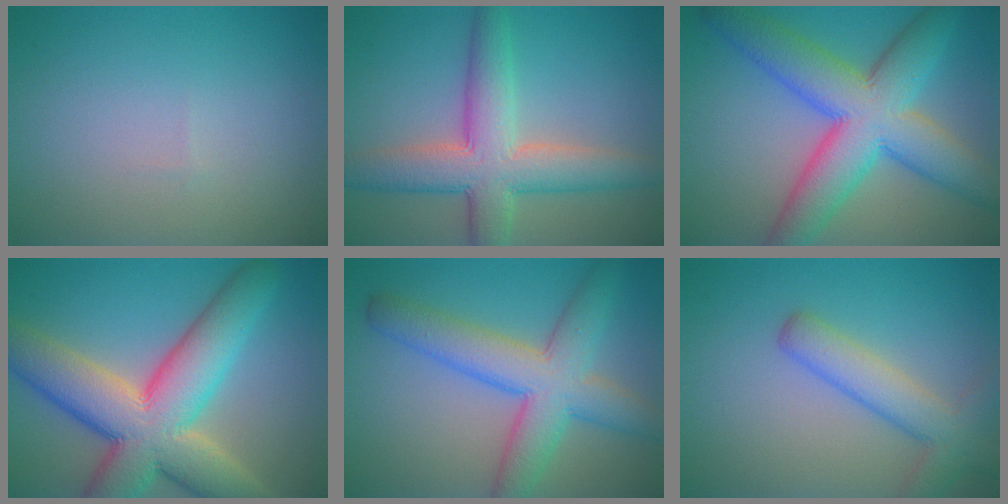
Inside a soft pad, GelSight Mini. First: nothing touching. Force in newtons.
{"total": 7.5, "press": 7.5, "slide": 0.2}
{"total": 10.6, "press": 10.6, "slide": 0.2}
{"total": 12.6, "press": 12.6, "slide": 0.9}
{"total": 7.4, "press": 7.4, "slide": 0.1}
{"total": 4.5, "press": 4.5, "slide": 0.2}